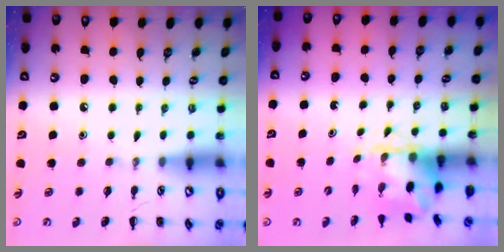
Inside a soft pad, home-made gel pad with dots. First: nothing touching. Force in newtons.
{"total": 4.2, "press": 4.2, "slide": 0.5}